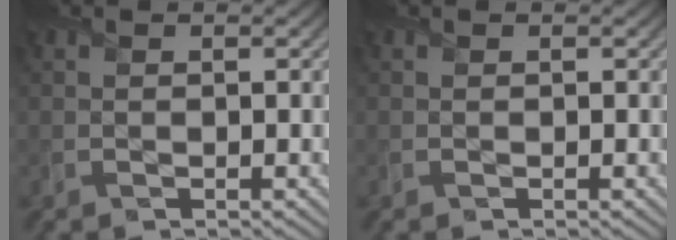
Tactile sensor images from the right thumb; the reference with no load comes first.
{"total": 0.0}